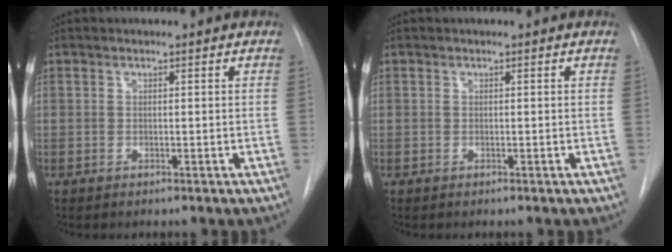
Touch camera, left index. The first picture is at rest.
{"total": 0.0}